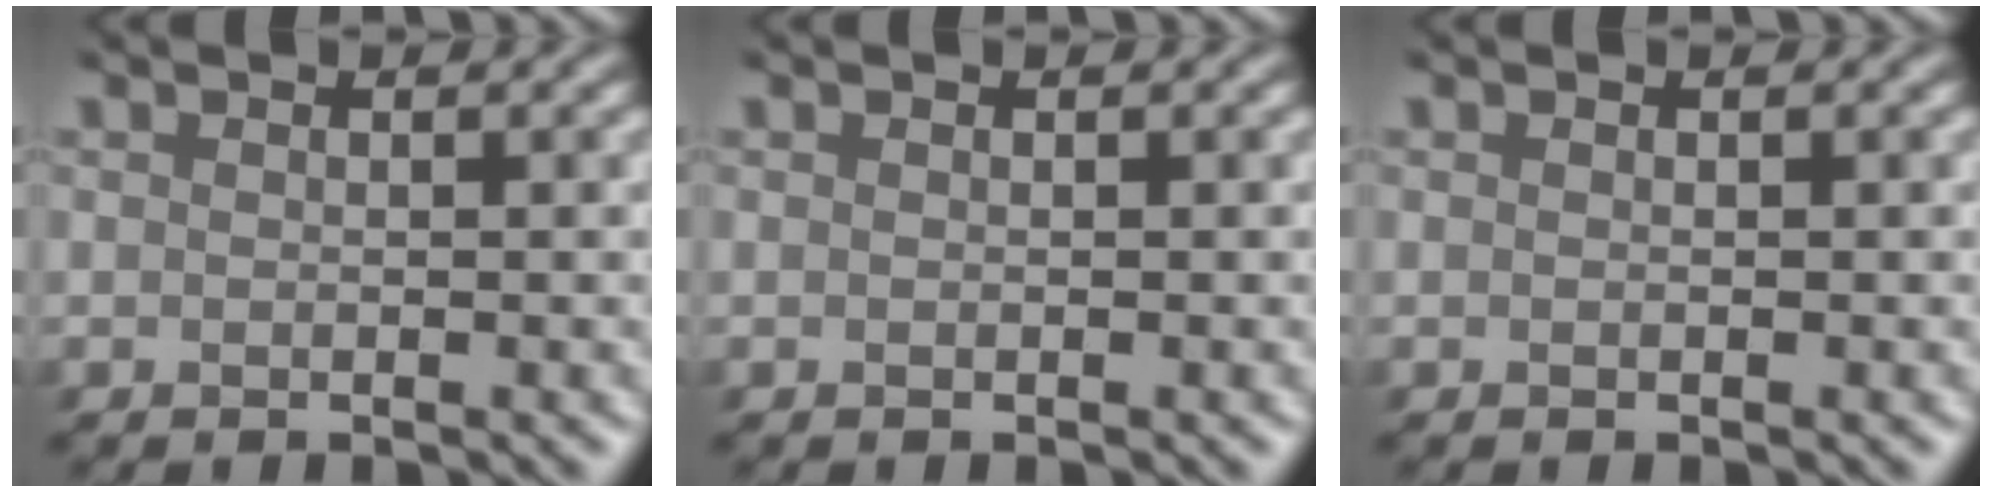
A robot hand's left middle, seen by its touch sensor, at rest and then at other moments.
{"total": 0.0}
{"total": 0.0}